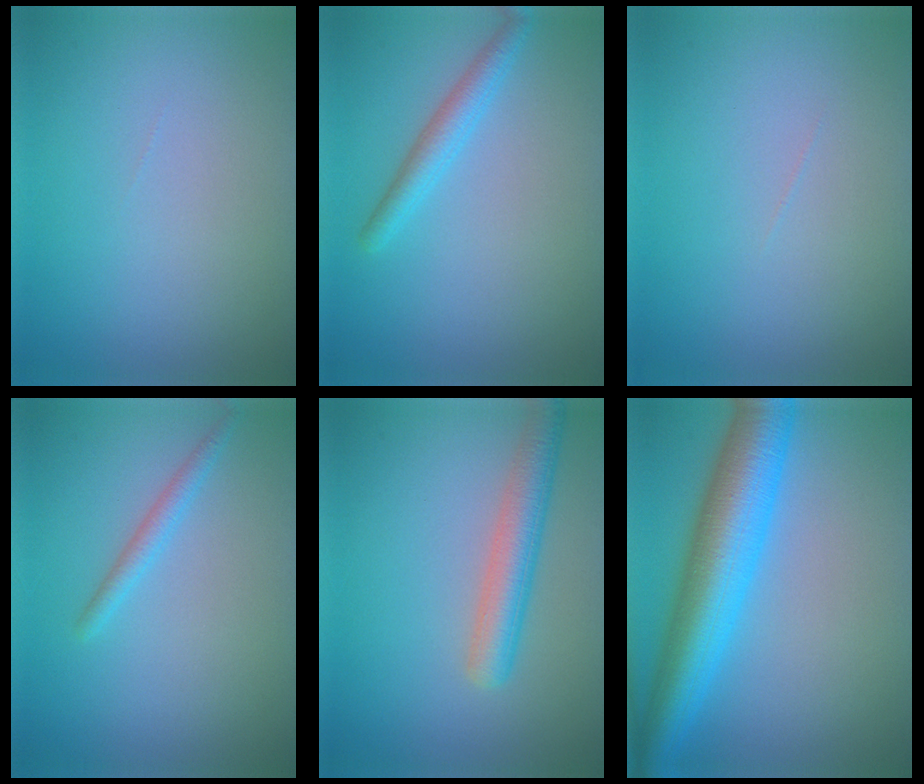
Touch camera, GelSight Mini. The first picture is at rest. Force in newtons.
{"total": 2.3, "press": 2.3, "slide": 0.1}
{"total": 0.0}
{"total": 1.5, "press": 1.5, "slide": 0.1}
{"total": 4.0, "press": 4.0, "slide": 0.2}
{"total": 9.3, "press": 9.3, "slide": 0.2}